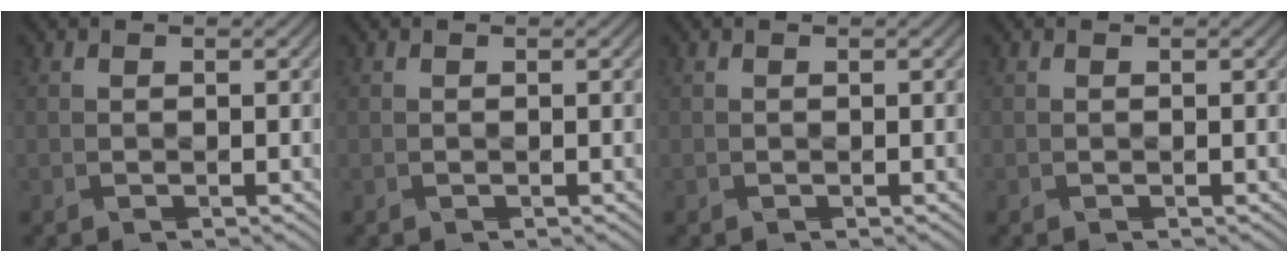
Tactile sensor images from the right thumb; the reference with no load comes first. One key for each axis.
{"total": 0.0}
{"total": 0.0}
{"total": 0.0}